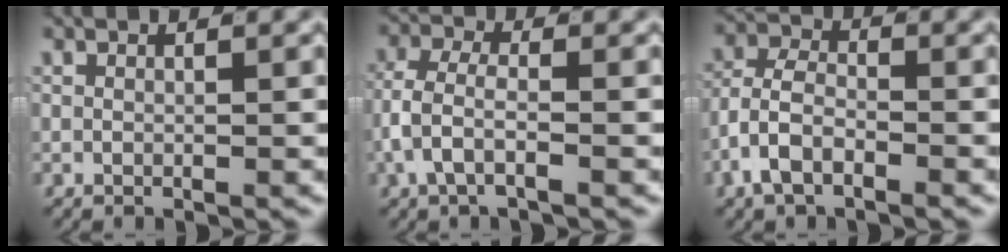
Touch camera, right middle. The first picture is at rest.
{"total": 3.9, "force": [-1.5, 2.1, 2.9], "torque": [-0.068, -0.009, -0.024]}
{"total": 4.5, "force": [-1.9, 2.8, 3.0], "torque": [-0.056, -0.005, -0.038]}